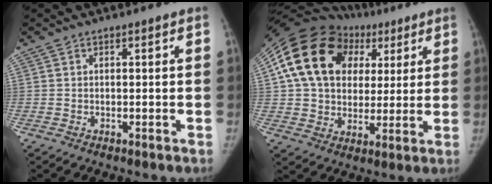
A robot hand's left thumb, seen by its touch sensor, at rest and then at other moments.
{"total": 22.8, "force": [7.4, 17.4, 12.7], "torque": [-0.213, 0.037, 0.132]}